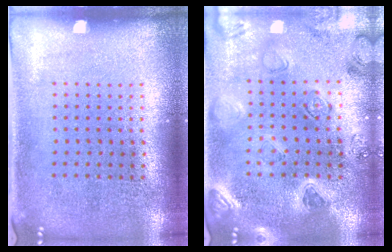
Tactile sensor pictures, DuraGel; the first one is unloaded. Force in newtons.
{"total": 2.1, "press": 2.1, "slide": 0.2}